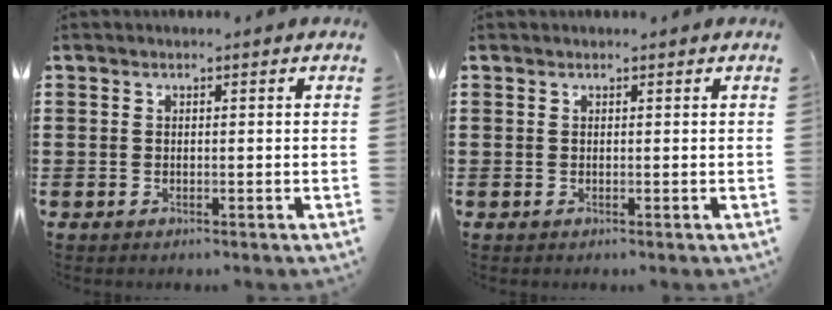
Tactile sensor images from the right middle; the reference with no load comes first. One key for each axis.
{"total": 0.0}